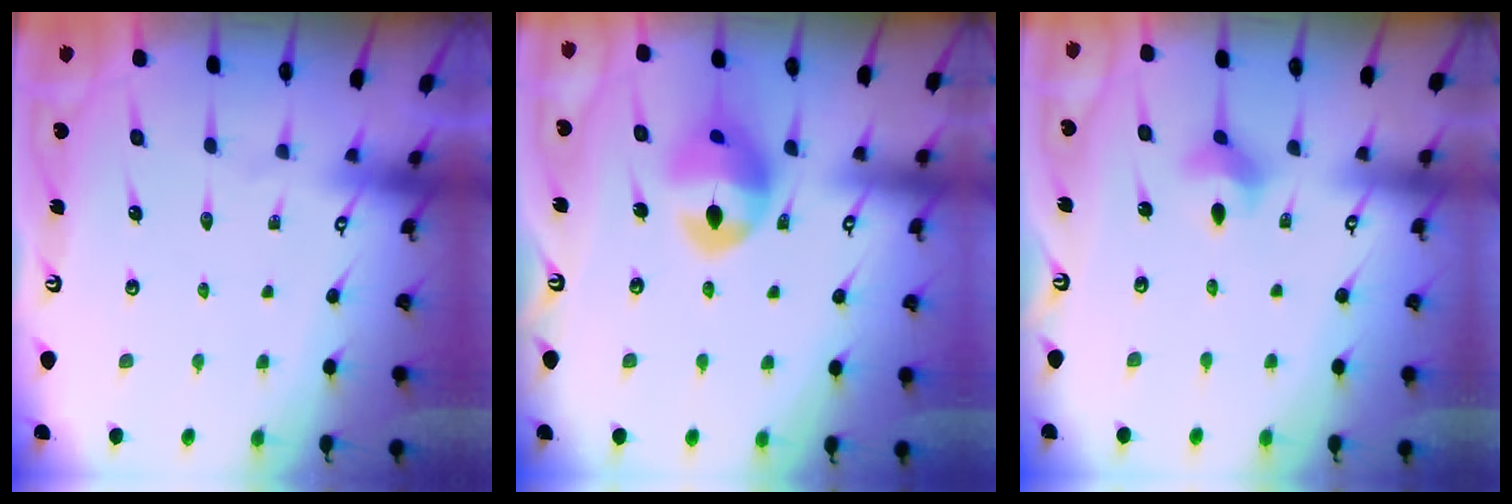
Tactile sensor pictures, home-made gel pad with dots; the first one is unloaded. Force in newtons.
{"total": 13.4, "press": 13.3, "slide": 1.9}
{"total": 3.5, "press": 3.4, "slide": 0.7}